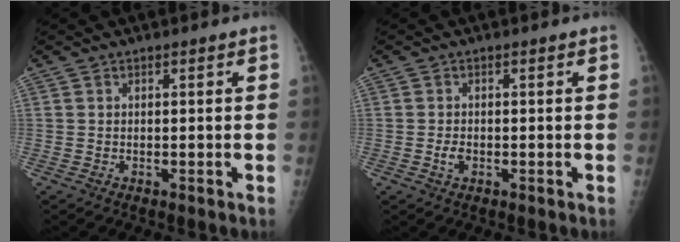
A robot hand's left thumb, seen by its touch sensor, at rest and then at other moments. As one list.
[{"total": 1.7, "force": [-0.5, 1.1, 1.2], "torque": [-0.022, 0.001, -0.009]}]